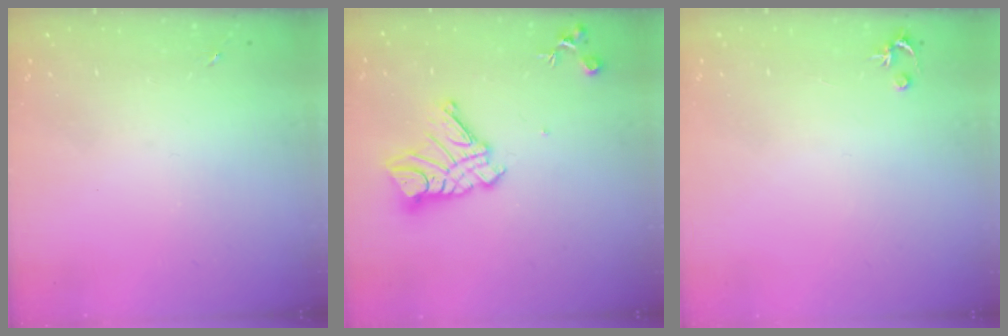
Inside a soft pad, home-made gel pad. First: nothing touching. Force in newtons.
{"total": 13.7, "press": 13.6, "slide": 1.2}
{"total": 2.5, "press": 2.5, "slide": 0.2}